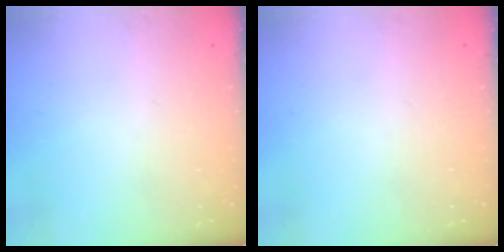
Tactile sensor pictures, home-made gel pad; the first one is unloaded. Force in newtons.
{"total": 0.0}